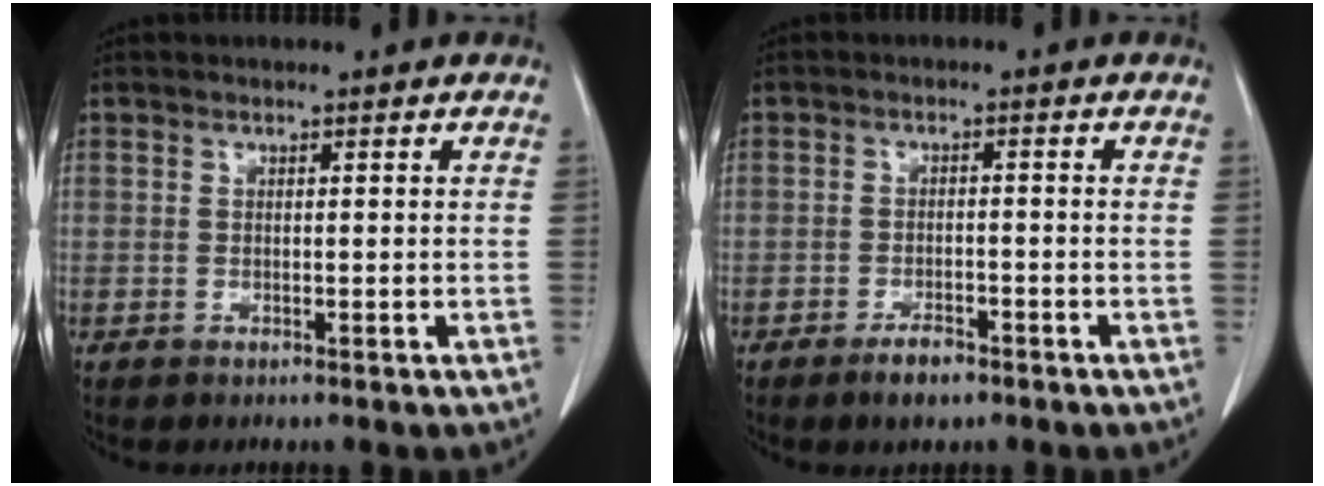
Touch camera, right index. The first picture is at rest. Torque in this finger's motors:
{"motor_torque": [-0.35, -0.46, -0.08, -0.10]}